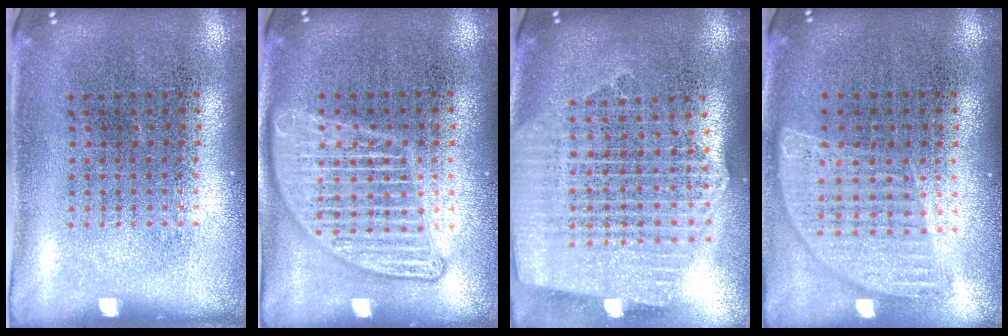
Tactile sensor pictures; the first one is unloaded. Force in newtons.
{"total": 2.9, "press": 2.9, "slide": 0.3}
{"total": 2.6, "press": 2.2, "slide": 1.3}
{"total": 0.9, "press": 0.9, "slide": 0.2}